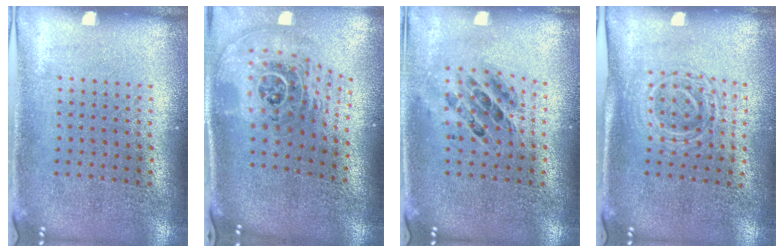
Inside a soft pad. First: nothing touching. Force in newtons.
{"total": 2.3, "press": 1.6, "slide": 1.6}
{"total": 0.7, "press": 0.6, "slide": 0.2}
{"total": 1.6, "press": 1.4, "slide": 0.7}